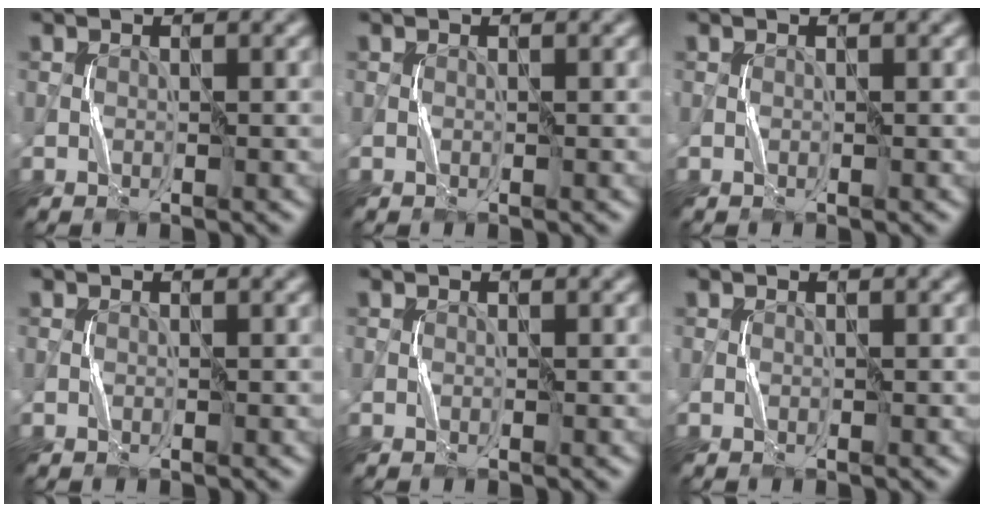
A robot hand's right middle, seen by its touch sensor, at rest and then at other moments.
{"total": 0.0}
{"total": 0.0}
{"total": 0.0}
{"total": 0.0}
{"total": 0.0}